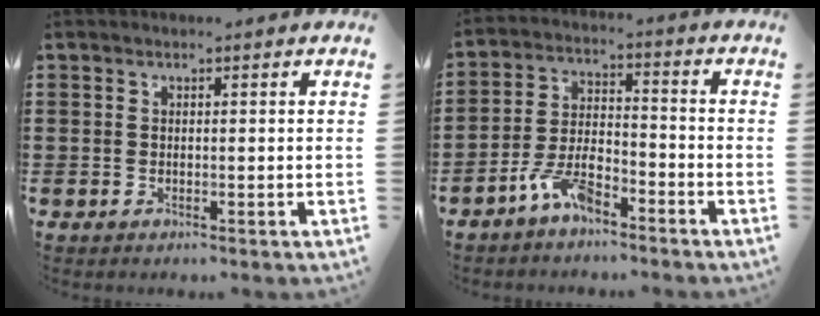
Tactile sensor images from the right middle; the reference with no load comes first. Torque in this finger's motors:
{"motor_torque": [1.94, 0.19, 0.45, 0.07]}